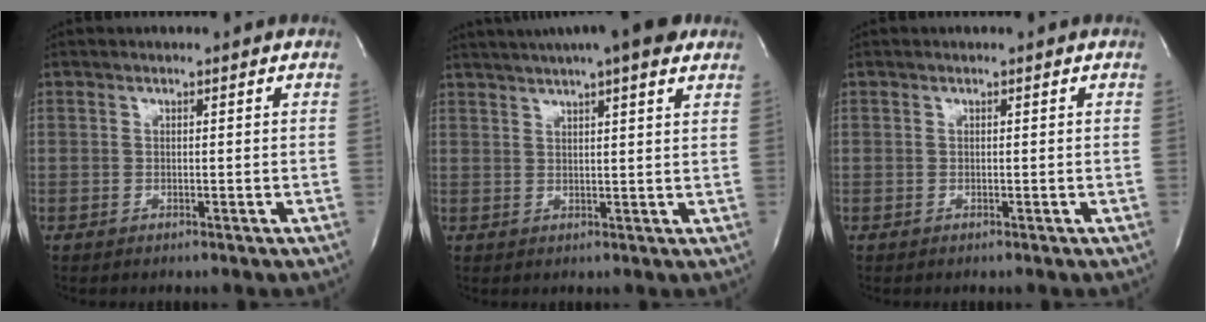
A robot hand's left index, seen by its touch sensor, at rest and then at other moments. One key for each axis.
{"total": 13.4, "fx": 10.5, "fy": 1.4, "fz": 8.1, "tx": -0.133, "ty": 0.030, "tz": 0.135}
{"total": 0.0}